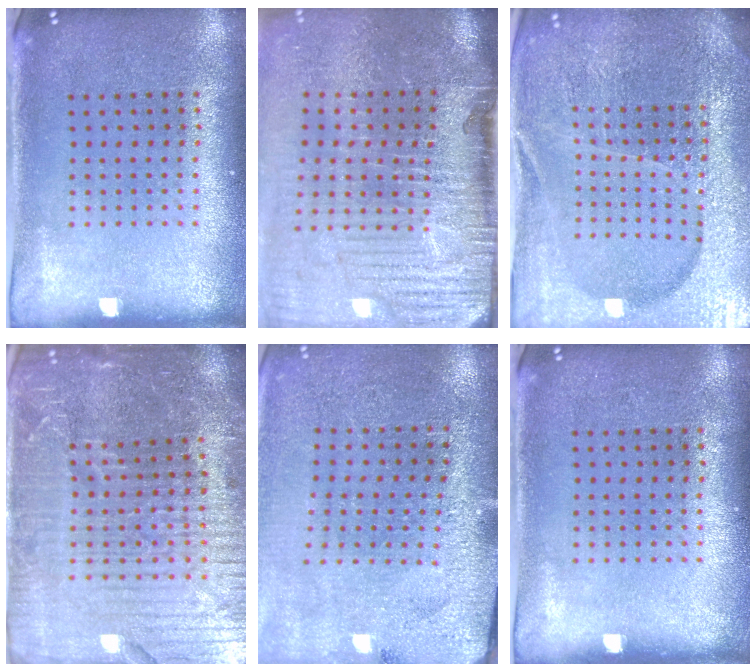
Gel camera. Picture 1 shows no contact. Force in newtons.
{"total": 5.4, "press": 4.4, "slide": 3.1}
{"total": 5.7, "press": 5.1, "slide": 2.5}
{"total": 6.3, "press": 5.6, "slide": 2.9}
{"total": 3.0, "press": 3.0, "slide": 0.4}
{"total": 0.0}